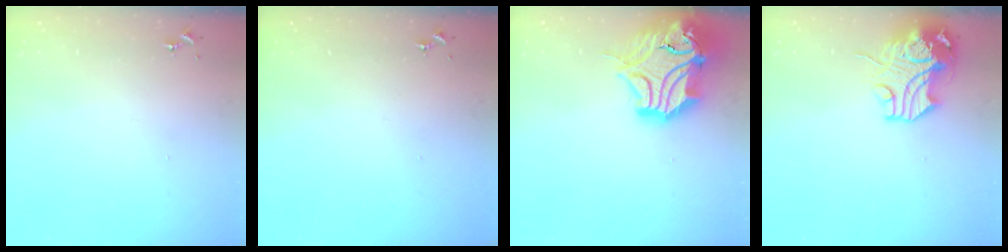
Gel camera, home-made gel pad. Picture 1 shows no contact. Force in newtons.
{"total": 0.0}
{"total": 21.9, "press": 21.7, "slide": 2.9}
{"total": 12.6, "press": 12.5, "slide": 2.1}